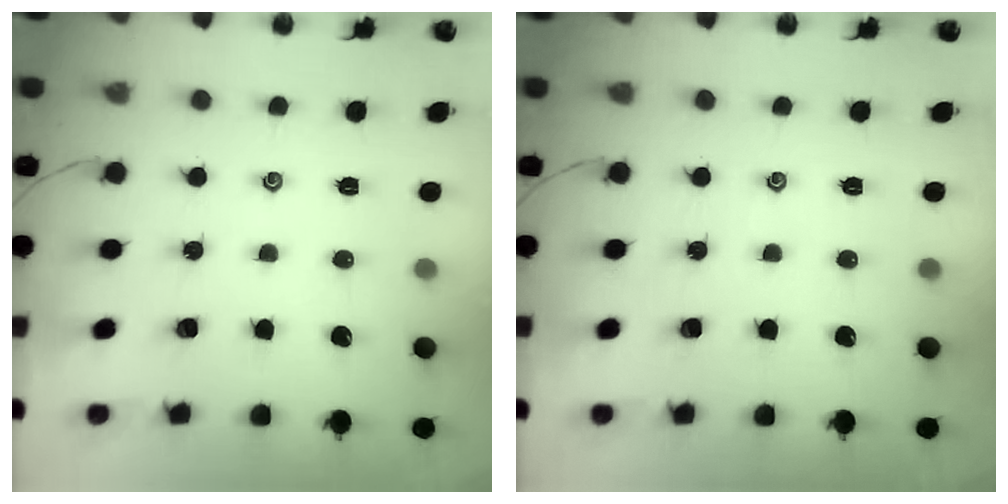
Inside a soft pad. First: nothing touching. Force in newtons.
{"total": 0.0}